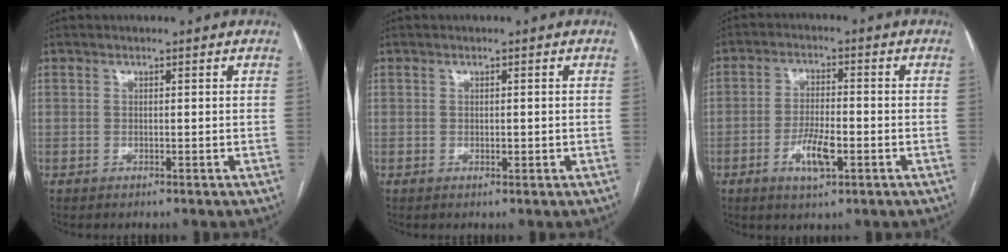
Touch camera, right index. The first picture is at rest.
{"total": 0.9, "force": [-0.1, 0.4, 0.8], "torque": [-0.012, -0.001, 0.001]}
{"total": 6.2, "force": [-2.4, 1.8, 5.5], "torque": [-0.105, -0.003, -0.039]}